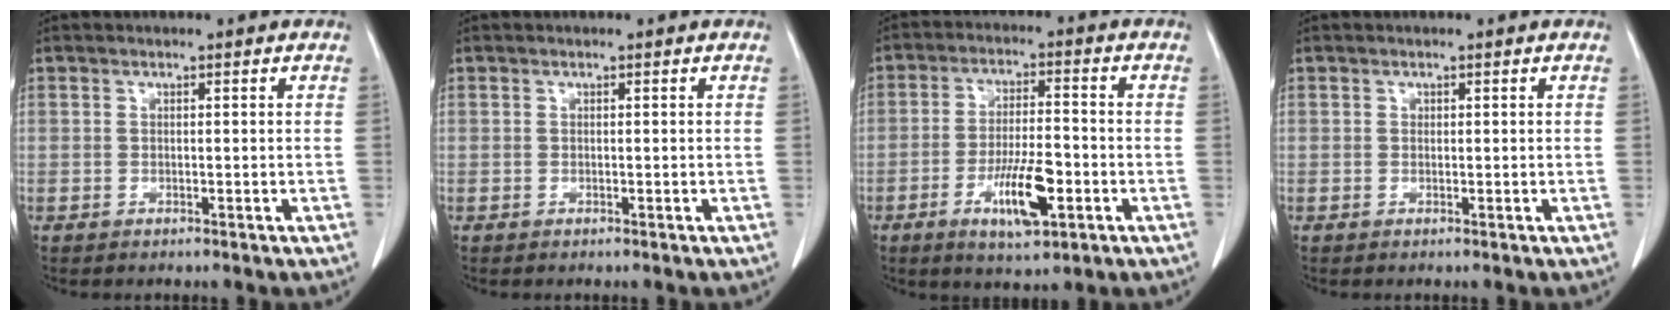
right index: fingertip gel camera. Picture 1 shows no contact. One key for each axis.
{"total": 0.0}
{"total": 9.3, "fx": -3.6, "fy": 2.3, "fz": 8.2, "tx": -0.153, "ty": -0.006, "tz": -0.057}
{"total": 0.0}